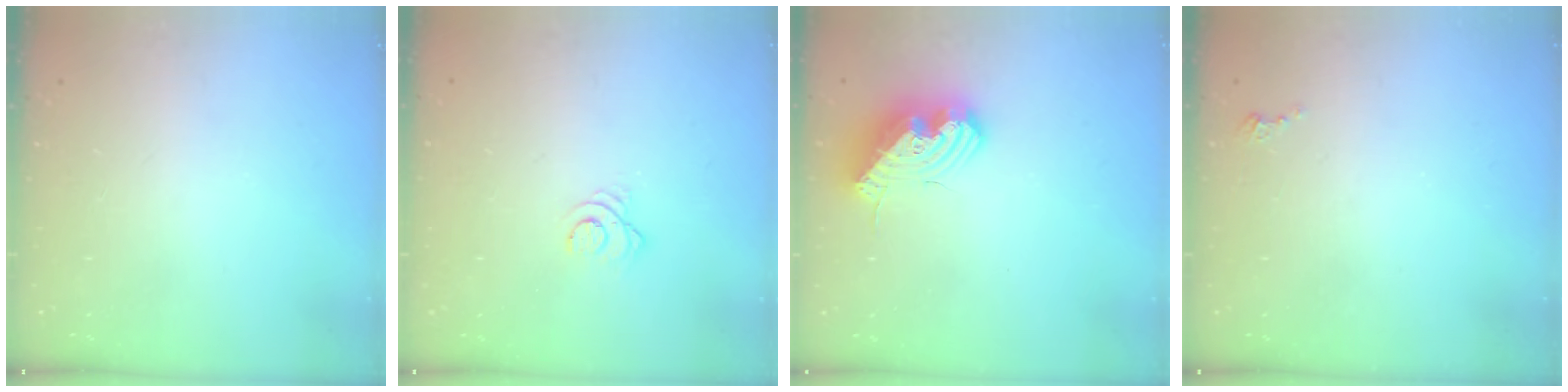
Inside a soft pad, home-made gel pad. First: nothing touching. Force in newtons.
{"total": 3.6, "press": 3.5, "slide": 0.3}
{"total": 15.2, "press": 15.2, "slide": 0.3}
{"total": 2.3, "press": 2.3, "slide": 0.3}